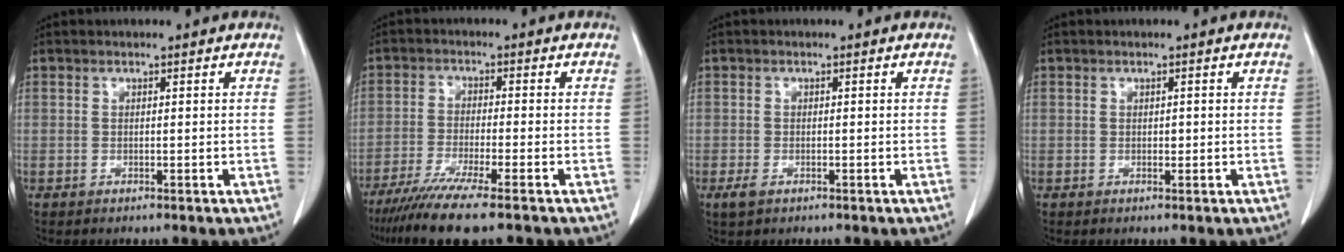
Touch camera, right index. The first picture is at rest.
{"total": 9.9, "force": [-7.5, -0.3, 6.4], "torque": [-0.103, -0.028, -0.123]}
{"total": 1.7, "force": [-0.9, 1.1, 1.0], "torque": [-0.023, 0.000, -0.012]}
{"total": 0.7, "force": [0.0, 0.4, 0.5], "torque": [-0.006, 0.001, 0.000]}